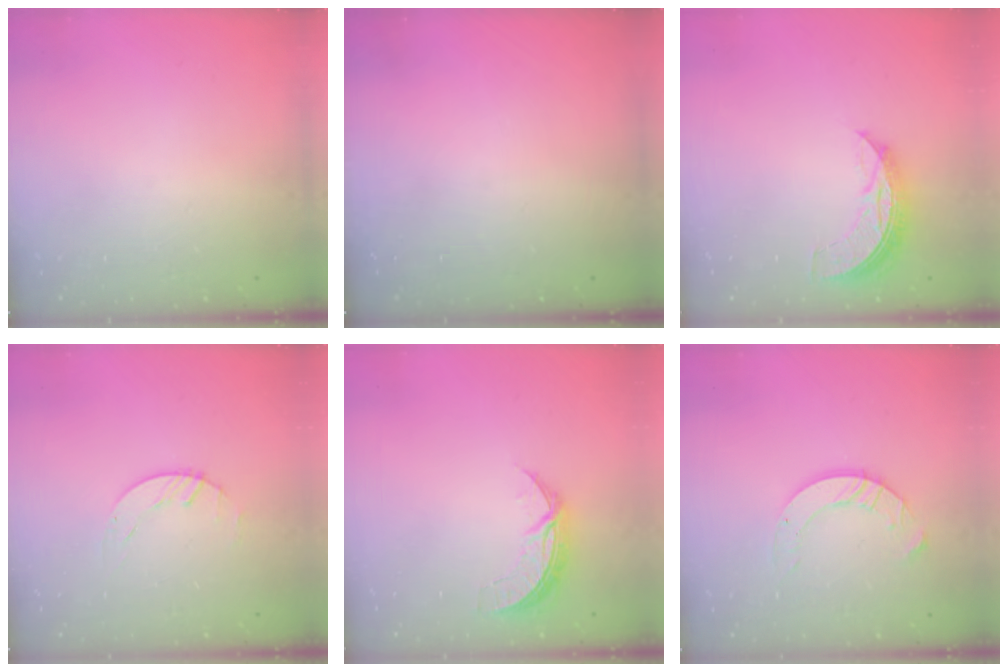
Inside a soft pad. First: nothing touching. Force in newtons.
{"total": 0.0}
{"total": 7.7, "press": 7.7, "slide": 0.4}
{"total": 0.7, "press": 0.7, "slide": 0.2}
{"total": 7.2, "press": 7.2, "slide": 0.4}
{"total": 6.9, "press": 6.9, "slide": 0.4}